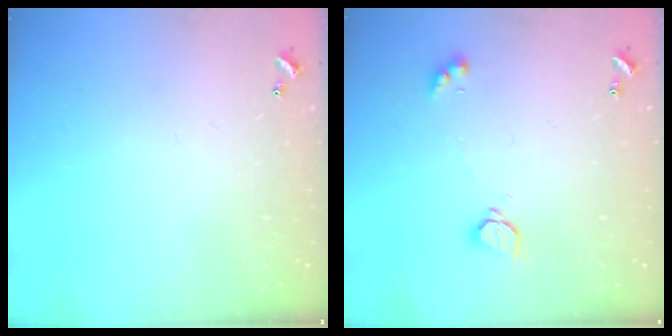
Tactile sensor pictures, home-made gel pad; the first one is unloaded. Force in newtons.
{"total": 2.2, "press": 2.2, "slide": 0.2}